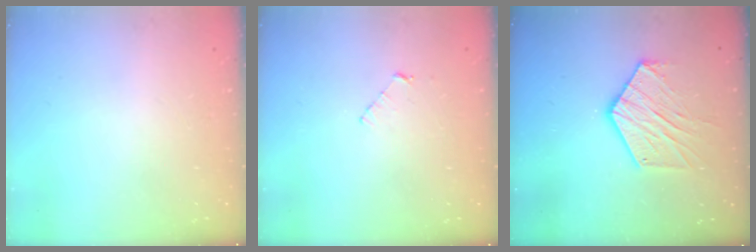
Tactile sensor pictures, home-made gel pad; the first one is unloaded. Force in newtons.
{"total": 3.4, "press": 3.4, "slide": 0.3}
{"total": 12.6, "press": 12.6, "slide": 0.7}